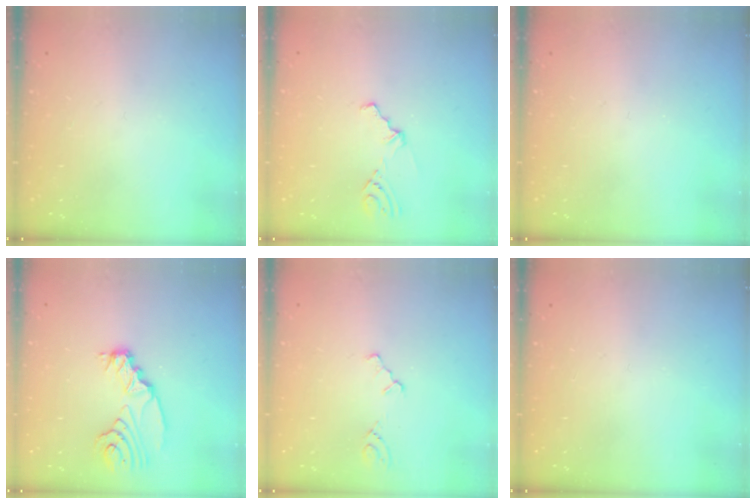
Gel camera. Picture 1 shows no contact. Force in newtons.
{"total": 3.2, "press": 3.0, "slide": 1.0}
{"total": 0.0}
{"total": 10.3, "press": 10.2, "slide": 1.2}
{"total": 1.5, "press": 1.5, "slide": 0.3}
{"total": 0.0}